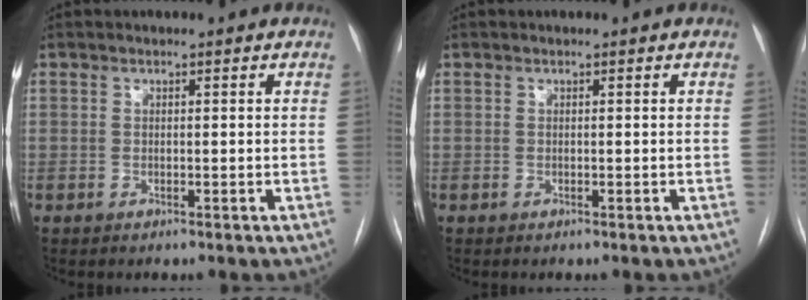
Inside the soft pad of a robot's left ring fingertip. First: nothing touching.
{"total": 0.0}